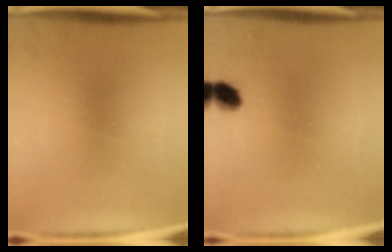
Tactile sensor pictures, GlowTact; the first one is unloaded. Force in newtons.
{"total": 4.2}